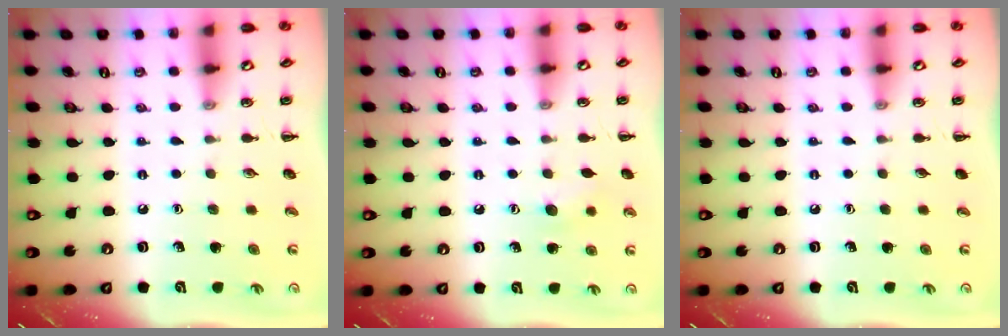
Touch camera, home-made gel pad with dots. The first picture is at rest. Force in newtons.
{"total": 5.7, "press": 5.6, "slide": 1.1}
{"total": 0.0}